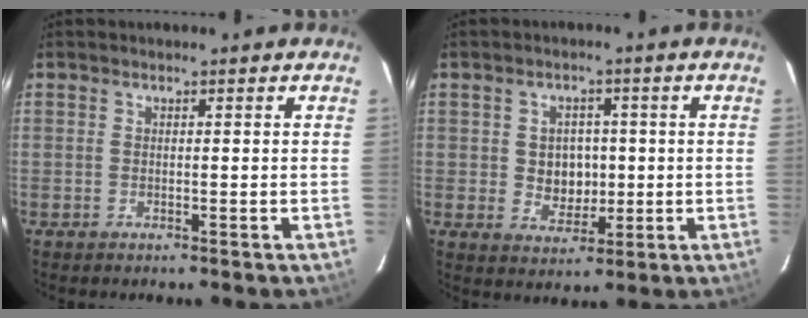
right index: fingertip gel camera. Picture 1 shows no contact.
{"total": 5.8, "force": [0.0, 5.1, 2.8], "torque": [-0.051, 0.006, 0.013]}